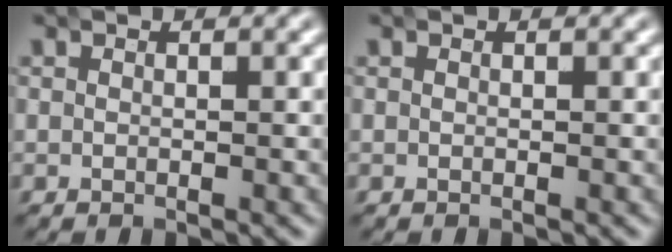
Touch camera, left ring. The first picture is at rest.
{"total": 0.0}